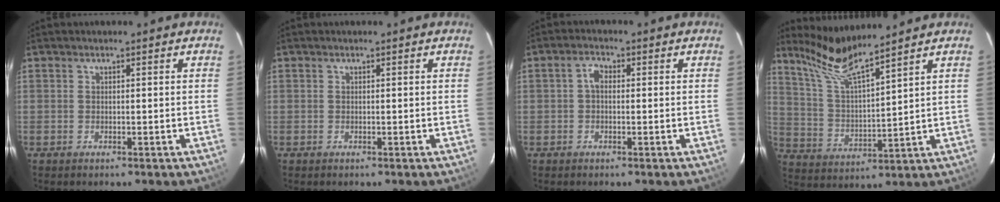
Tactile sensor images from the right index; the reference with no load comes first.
{"total": 0.0}
{"total": 2.2, "force": [-0.1, 1.5, 1.6], "torque": [-0.032, 0.010, -0.004]}
{"total": 10.1, "force": [8.9, -0.2, 4.9], "torque": [-0.095, -0.011, 0.179]}